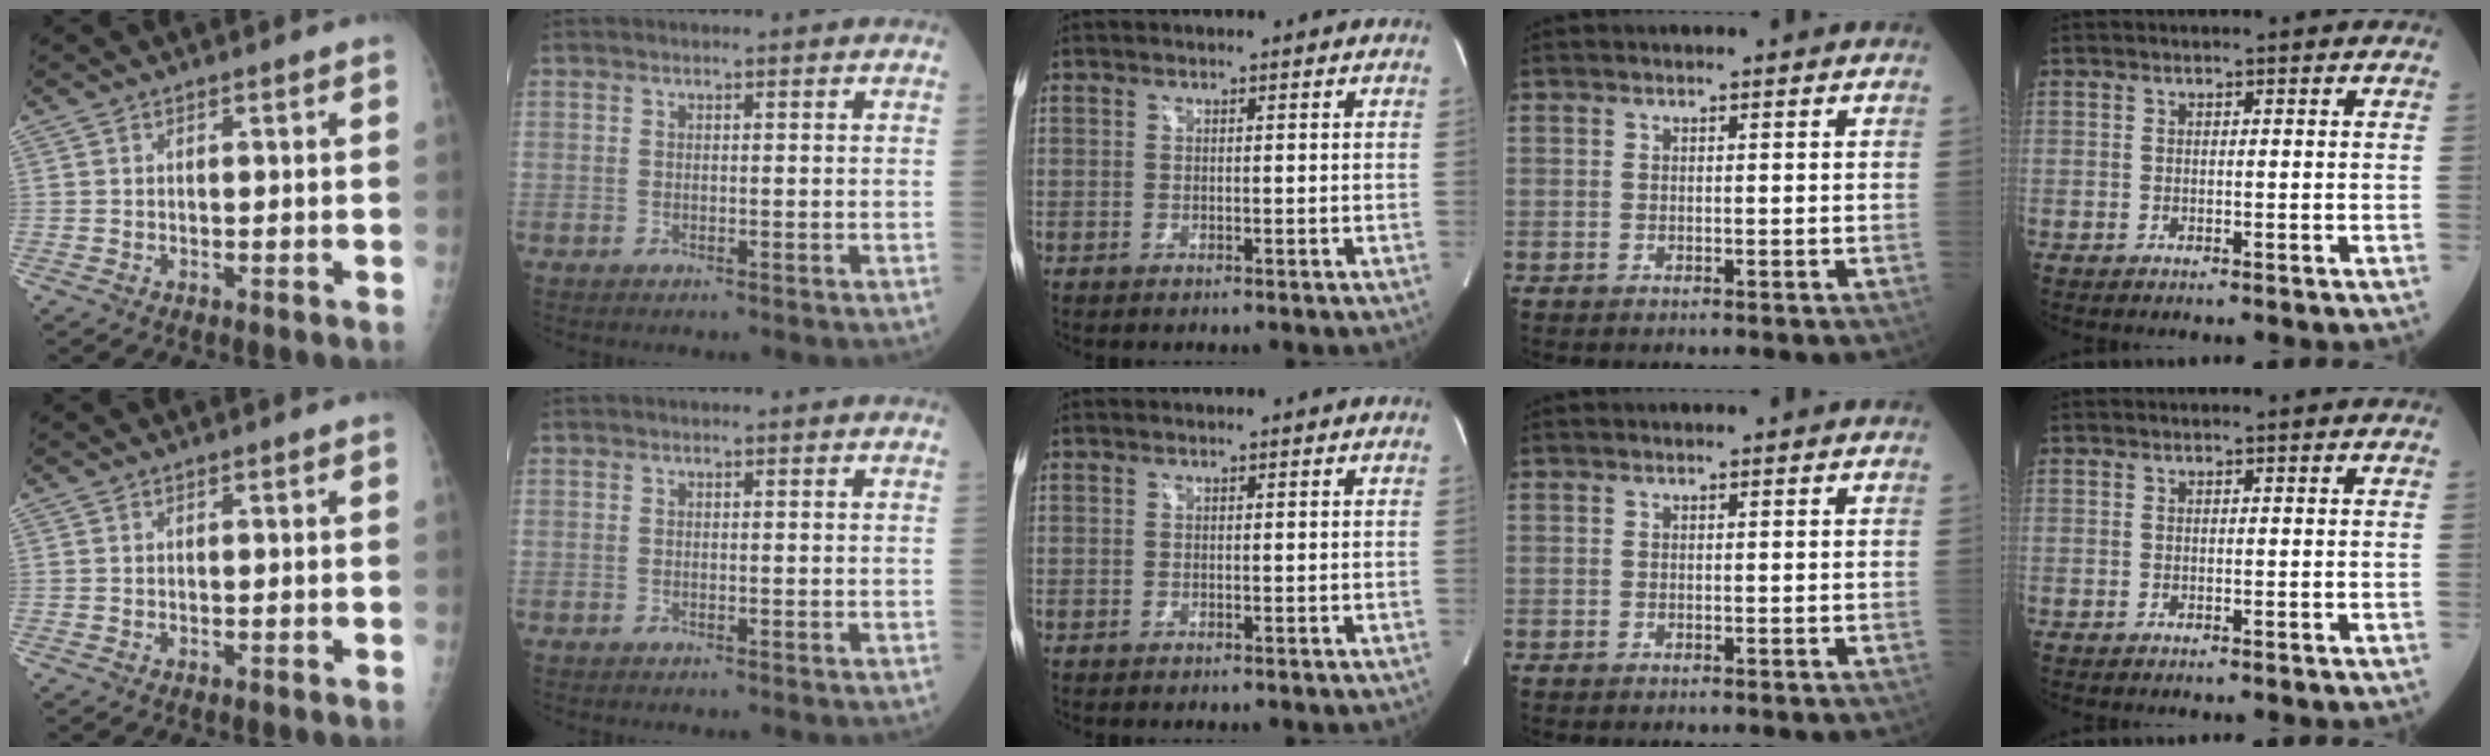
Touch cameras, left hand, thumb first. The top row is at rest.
{}